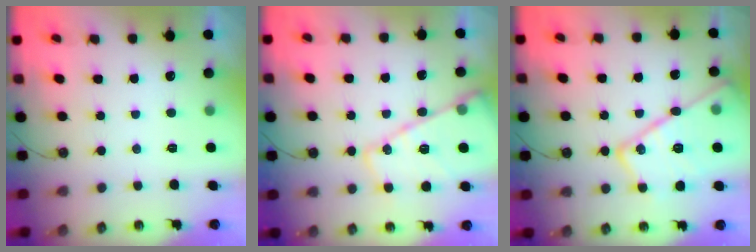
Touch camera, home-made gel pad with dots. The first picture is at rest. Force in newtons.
{"total": 16.0, "press": 16.0, "slide": 1.6}
{"total": 22.5, "press": 22.4, "slide": 2.1}